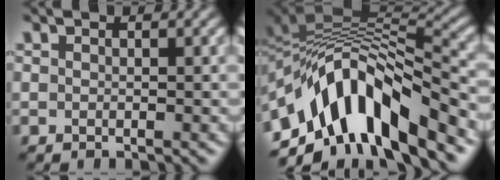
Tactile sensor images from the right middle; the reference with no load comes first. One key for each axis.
{"total": 11.8, "fx": -5.7, "fy": 5.6, "fz": 8.8, "tx": -0.138, "ty": 0.009, "tz": -0.101}